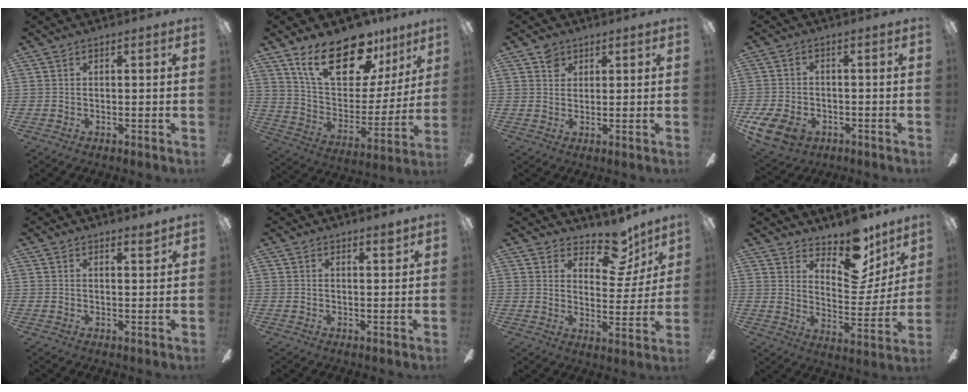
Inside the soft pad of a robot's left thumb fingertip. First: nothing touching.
{"total": 21.8, "force": [14.8, 10.0, 12.5], "torque": [-0.208, -0.084, 0.262]}
{"total": 3.2, "force": [2.0, 2.3, 0.9], "torque": [-0.006, -0.002, 0.035]}
{"total": 8.3, "force": [-4.1, 5.8, 4.4], "torque": [-0.110, 0.018, -0.075]}
{"total": 2.5, "force": [2.3, 0.4, 0.8], "torque": [-0.002, -0.014, 0.039]}
{"total": 2.2, "force": [2.0, 0.5, 0.8], "torque": [-0.001, -0.011, 0.033]}
{"total": 11.8, "force": [8.8, 5.9, 5.1], "torque": [-0.070, -0.057, 0.156]}
{"total": 13.5, "force": [11.0, 5.8, 5.3], "torque": [-0.067, -0.096, 0.195]}